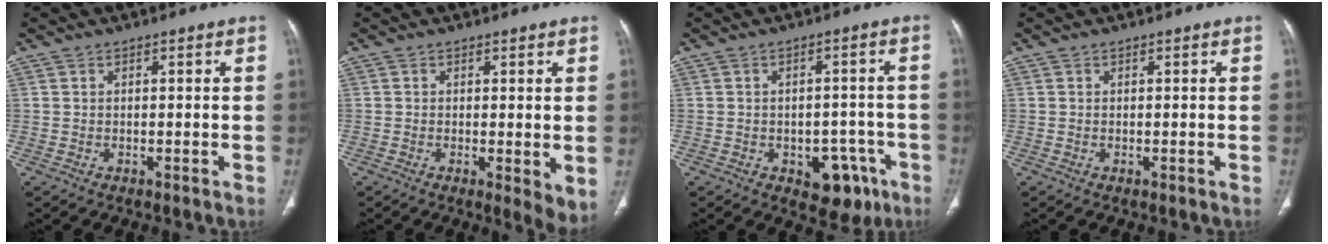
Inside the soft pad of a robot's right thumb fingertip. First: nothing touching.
{"total": 4.4, "force": [-0.2, 1.4, 4.2], "torque": [-0.061, -0.016, -0.006]}
{"total": 8.5, "force": [-4.0, 5.5, 5.1], "torque": [-0.030, 0.027, -0.041]}
{"total": 0.0}